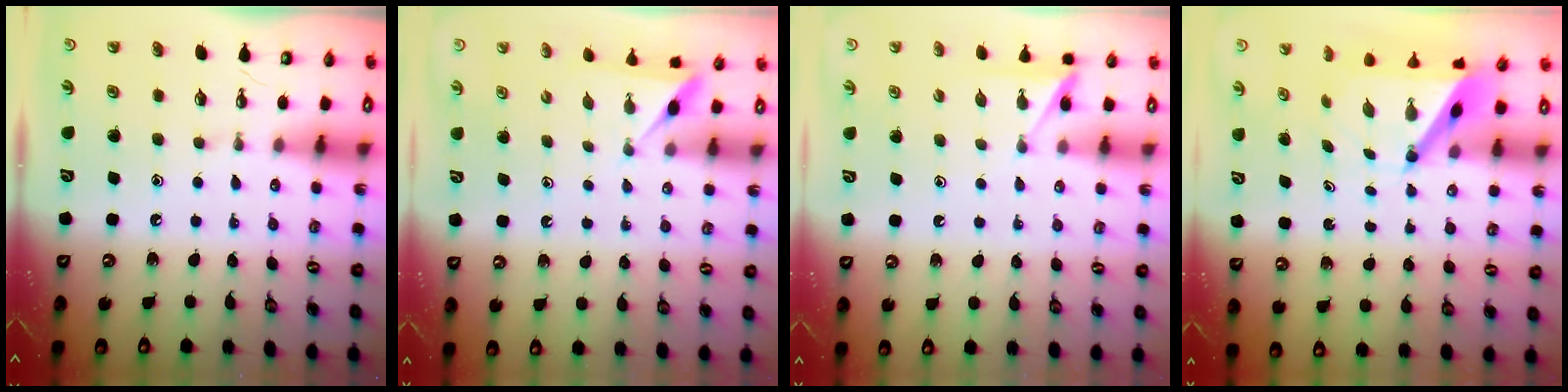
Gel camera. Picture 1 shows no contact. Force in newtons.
{"total": 2.5, "press": 2.5, "slide": 0.2}
{"total": 5.6, "press": 5.6, "slide": 0.5}
{"total": 5.6, "press": 5.6, "slide": 0.5}